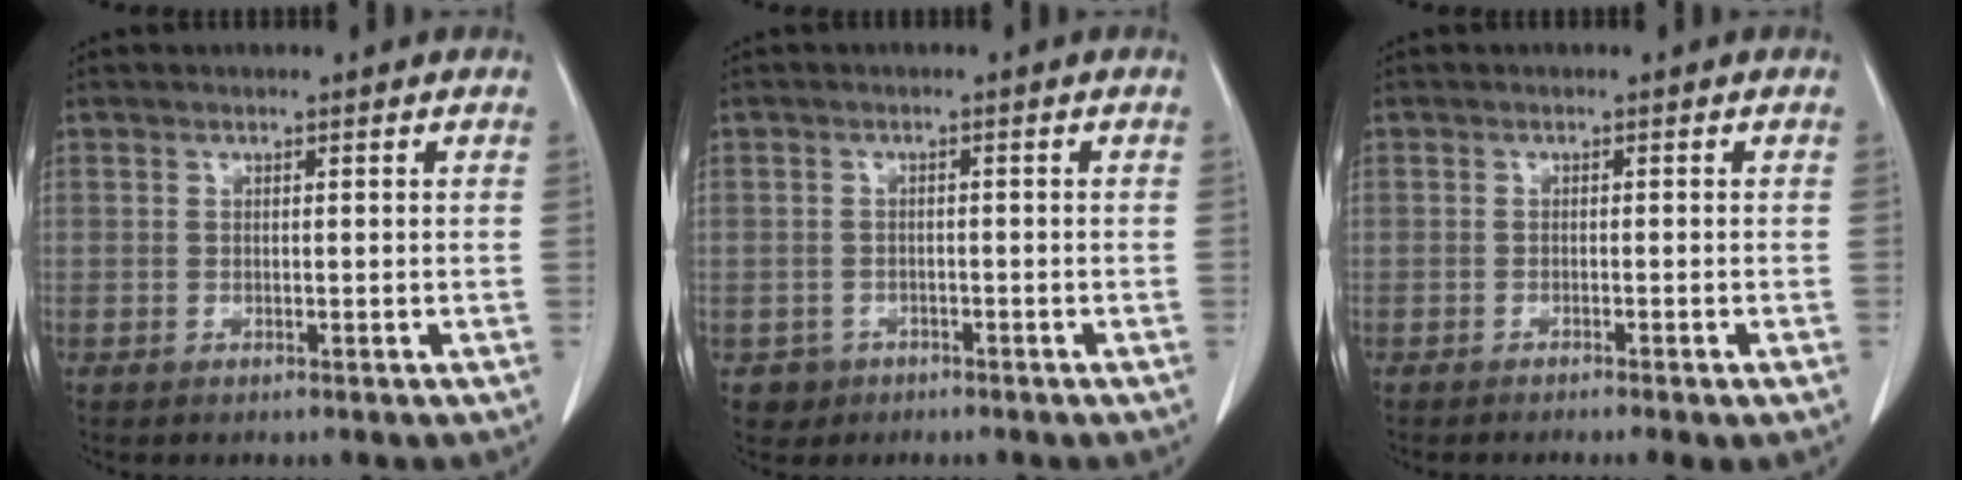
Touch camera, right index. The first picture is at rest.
{"total": 2.6, "force": [-1.3, 2.2, -0.2], "torque": [0.004, 0.011, -0.019]}
{"total": 3.4, "force": [-2.7, -0.3, 2.1], "torque": [-0.021, -0.005, -0.035]}